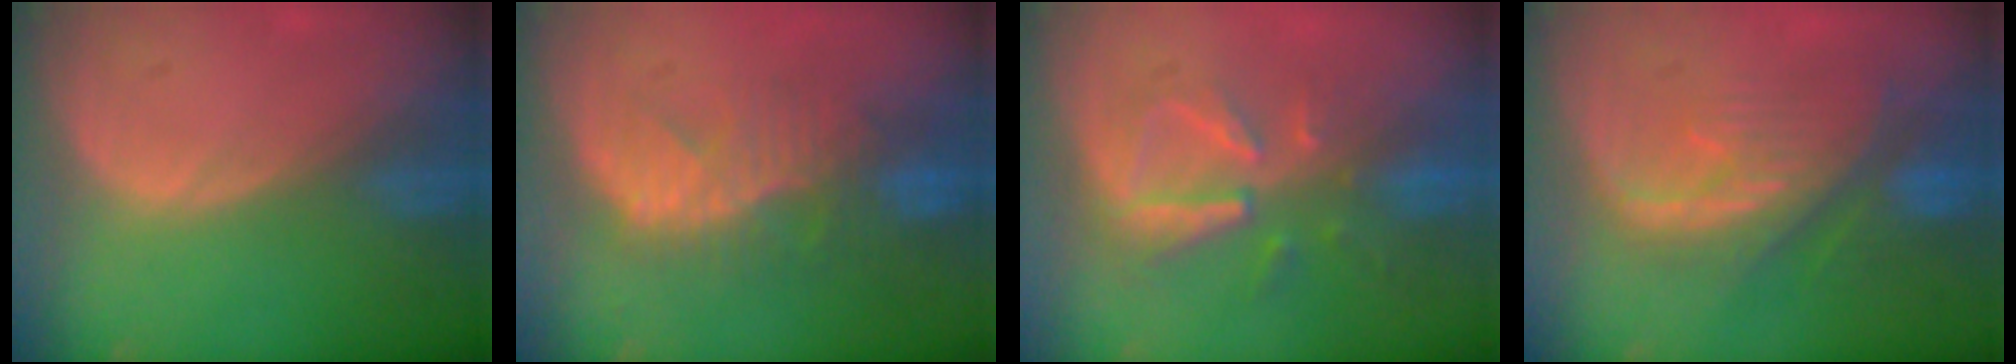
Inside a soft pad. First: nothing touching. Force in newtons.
{"total": 10.1, "press": 8.8, "slide": 4.8}
{"total": 8.1, "press": 7.5, "slide": 3.0}
{"total": 10.2, "press": 9.0, "slide": 5.0}